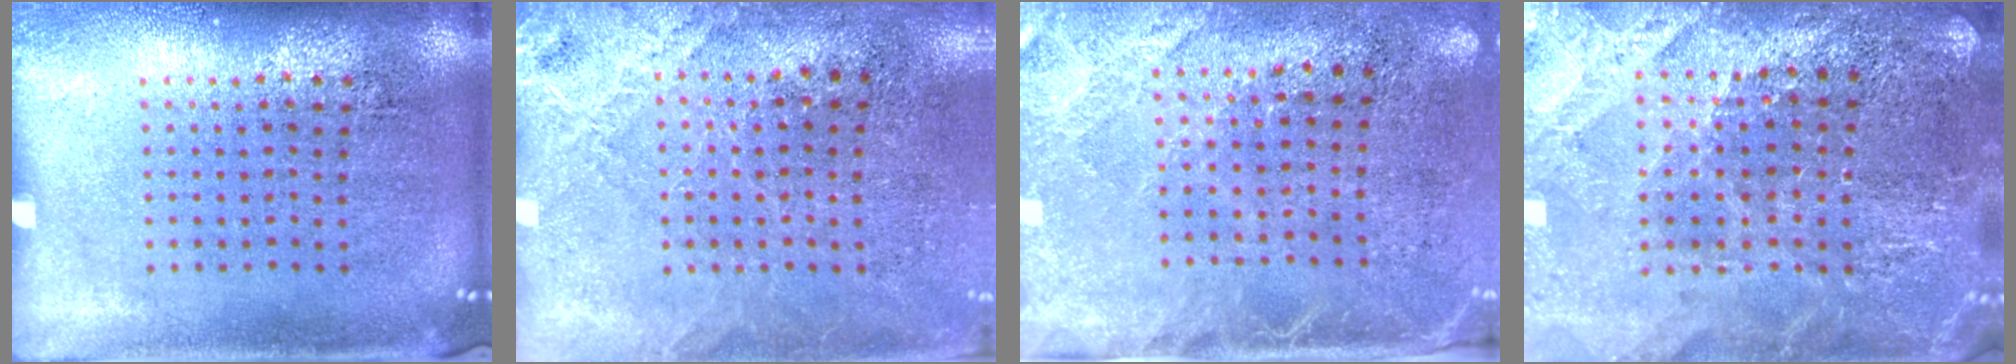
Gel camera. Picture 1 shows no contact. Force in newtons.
{"total": 2.6, "press": 2.5, "slide": 0.7}
{"total": 2.7, "press": 2.3, "slide": 1.5}
{"total": 3.0, "press": 2.9, "slide": 0.4}